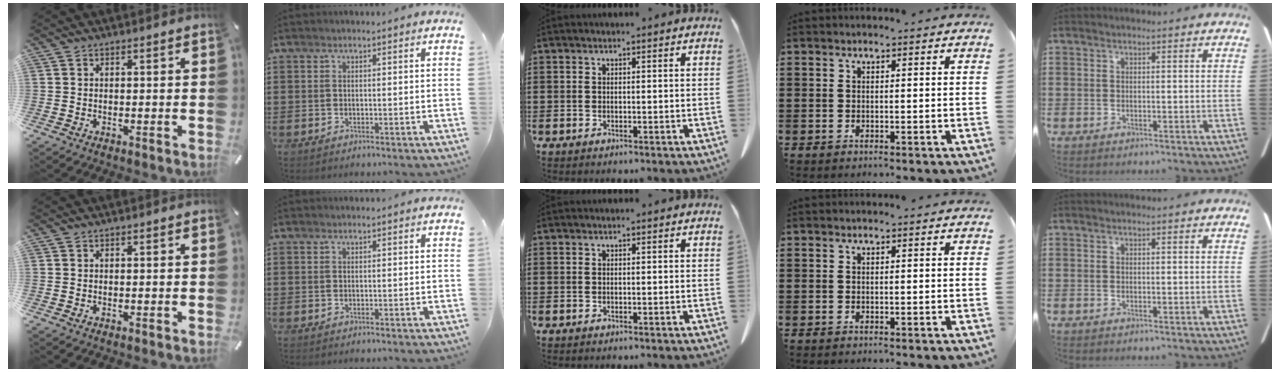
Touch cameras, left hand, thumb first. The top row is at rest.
{}